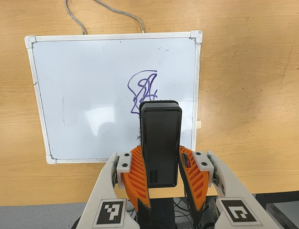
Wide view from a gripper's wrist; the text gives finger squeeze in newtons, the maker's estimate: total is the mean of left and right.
{"total": 6.4, "left": 5.6, "right": 7.2}